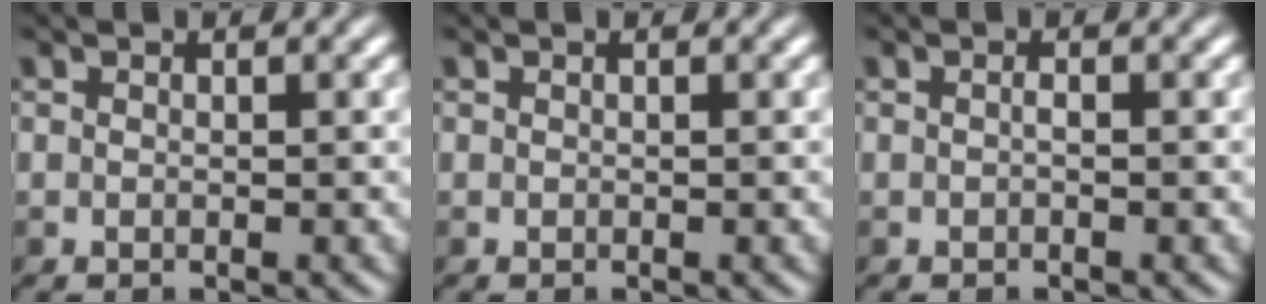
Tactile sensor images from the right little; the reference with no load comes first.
{"total": 0.0}
{"total": 0.0}